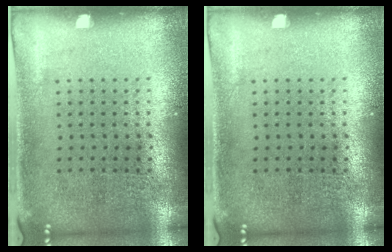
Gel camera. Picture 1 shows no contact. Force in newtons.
{"total": 0.0}